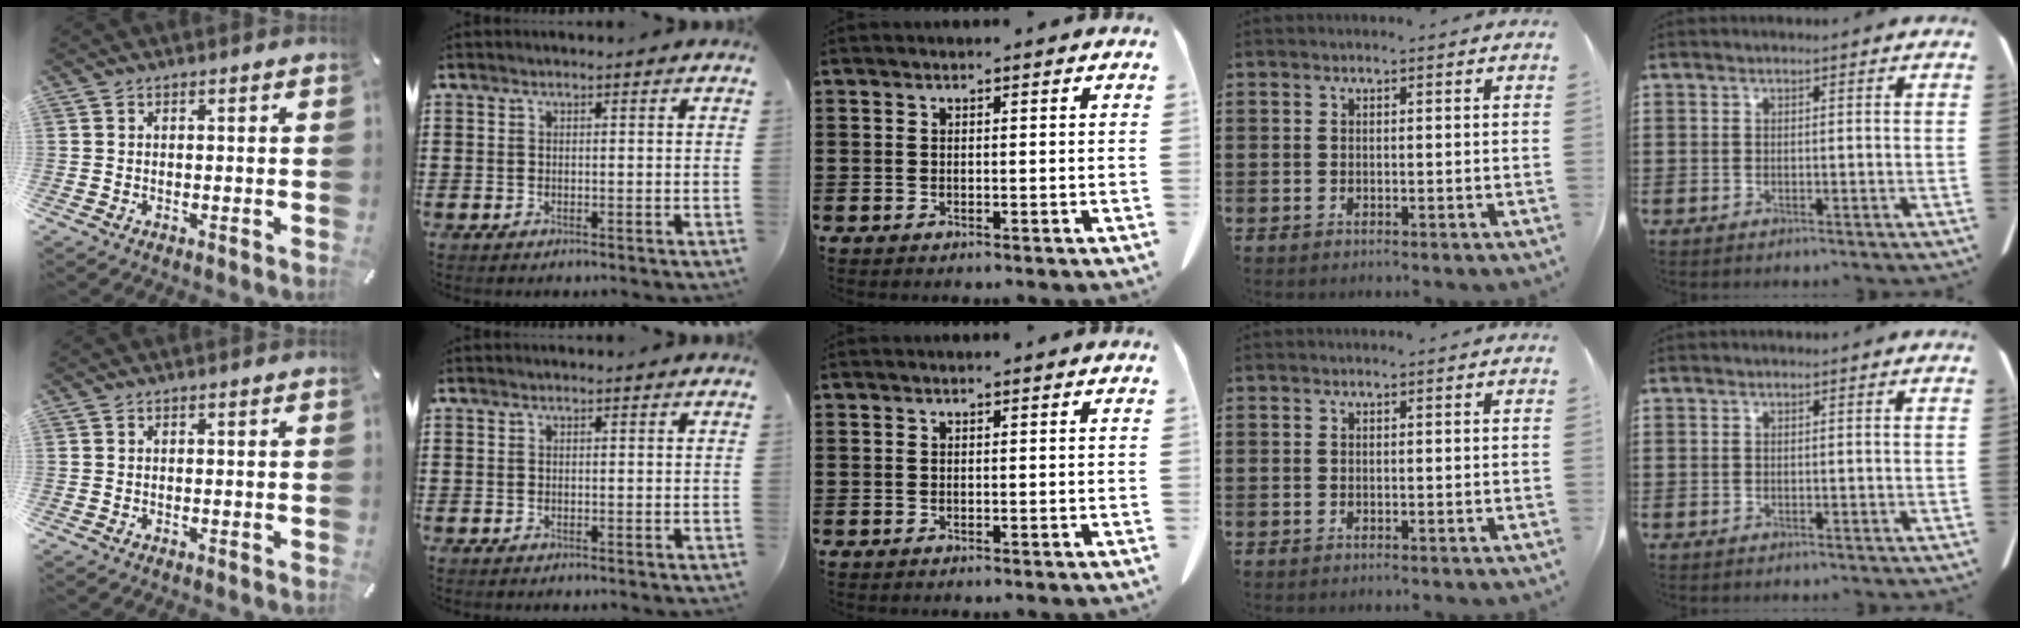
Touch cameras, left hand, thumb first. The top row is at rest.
{}